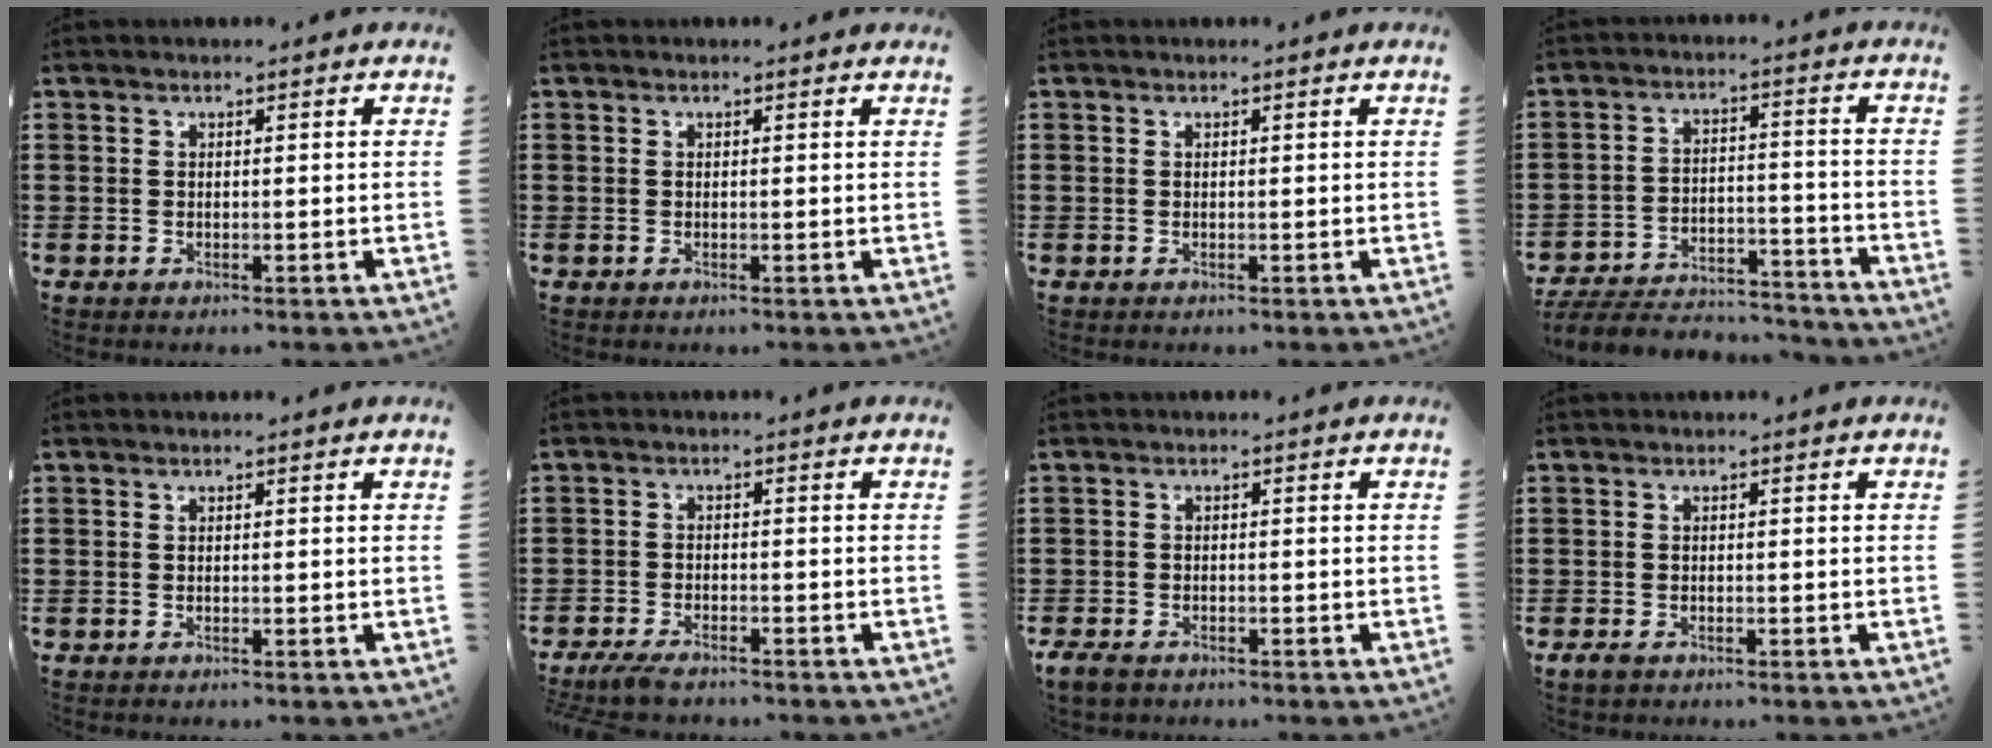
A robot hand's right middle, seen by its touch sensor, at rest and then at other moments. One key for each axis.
{"total": 0.0}
{"total": 0.0}
{"total": 5.5, "fx": -5.2, "fy": 1.1, "fz": 1.2, "tx": -0.032, "ty": 0.006, "tz": -0.107}
{"total": 0.0}
{"total": 2.9, "fx": -2.7, "fy": 0.3, "fz": 1.0, "tx": -0.033, "ty": -0.004, "tz": -0.058}
{"total": 2.0, "fx": -1.6, "fy": 0.8, "fz": 0.9, "tx": -0.034, "ty": -0.004, "tz": -0.035}
{"total": 1.2, "fx": -0.8, "fy": 0.6, "fz": 0.6, "tx": -0.023, "ty": -0.006, "tz": -0.019}